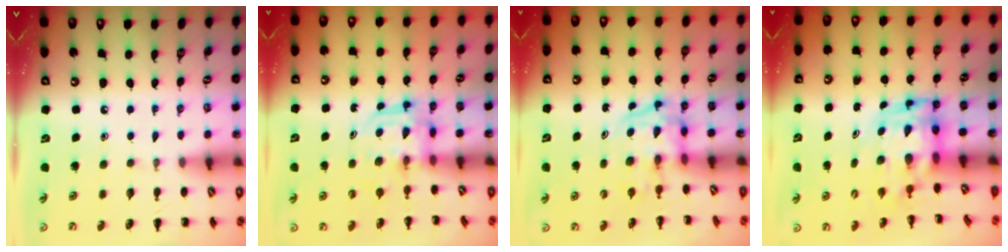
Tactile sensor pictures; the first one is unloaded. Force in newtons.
{"total": 3.2, "press": 3.2, "slide": 0.2}
{"total": 4.0, "press": 3.9, "slide": 0.6}
{"total": 4.5, "press": 4.4, "slide": 1.1}